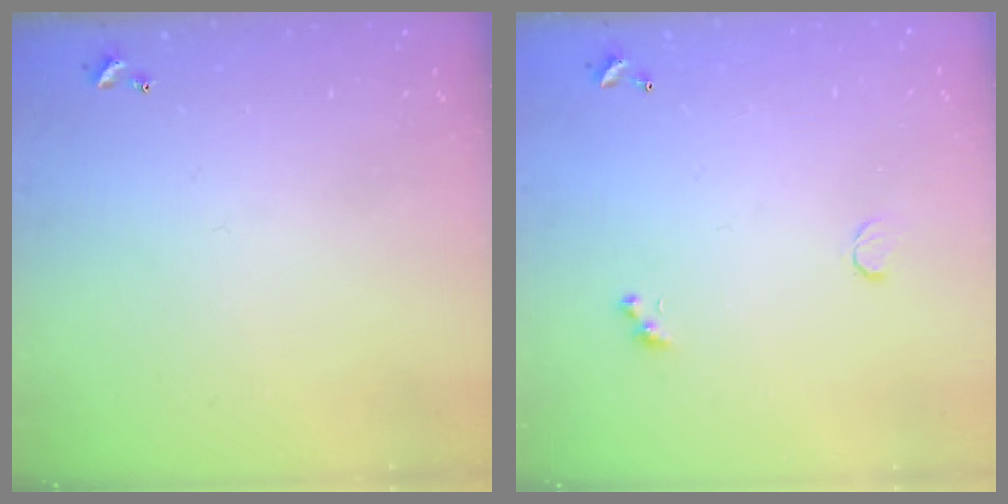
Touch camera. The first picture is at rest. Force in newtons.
{"total": 0.6, "press": 0.4, "slide": 0.4}